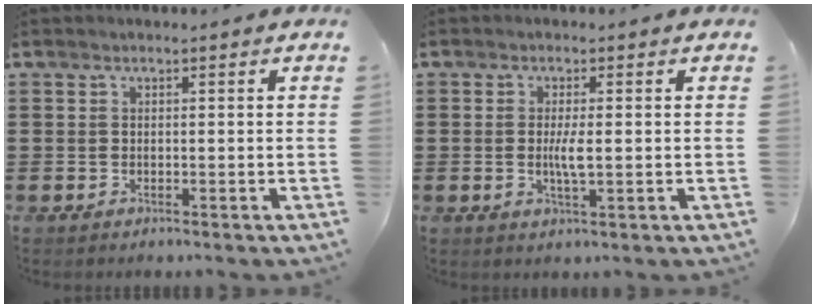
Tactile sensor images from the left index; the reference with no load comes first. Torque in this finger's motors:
{"motor_torque": [0.59, -0.02, 0.11, 0.08]}